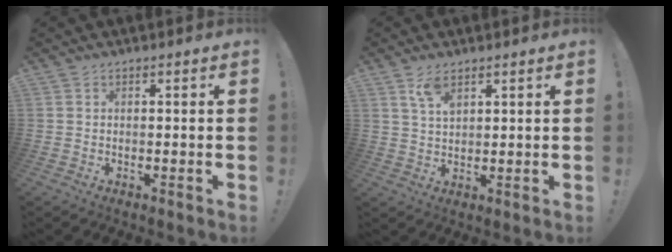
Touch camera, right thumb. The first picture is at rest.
{"total": 5.6, "force": [3.7, 2.4, 3.5], "torque": [-0.066, -0.014, 0.067]}